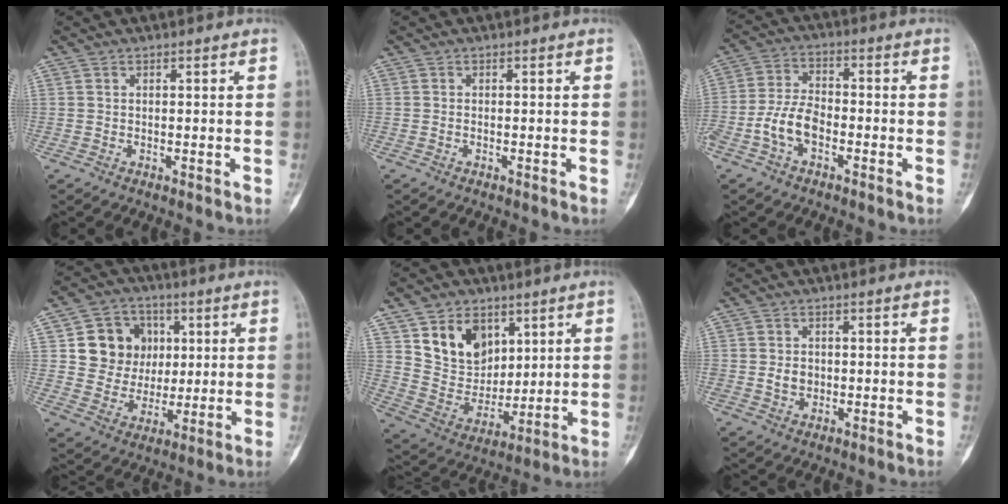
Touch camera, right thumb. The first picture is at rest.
{"total": 0.0}
{"total": 7.5, "force": [-3.0, 4.4, 5.3], "torque": [-0.104, 0.031, -0.064]}
{"total": 12.4, "force": [2.8, 11.1, 4.7], "torque": [-0.027, -0.001, 0.053]}
{"total": 13.5, "force": [6.4, 9.9, 6.6], "torque": [-0.075, -0.042, 0.130]}
{"total": 2.9, "force": [-0.2, 2.5, 1.6], "torque": [-0.013, 0.005, -0.001]}